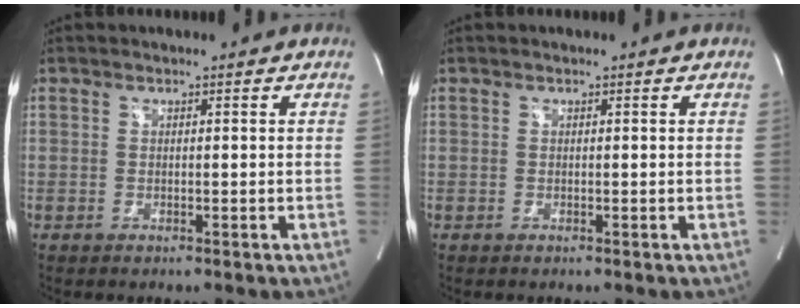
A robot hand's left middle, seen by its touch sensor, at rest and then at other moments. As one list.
[{"total": 0.0}]